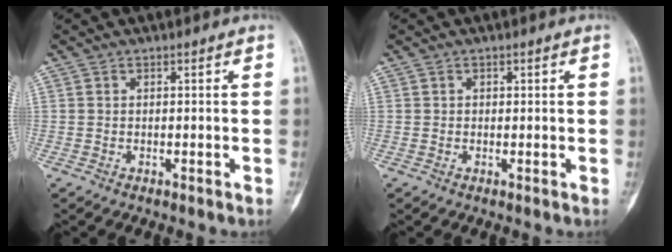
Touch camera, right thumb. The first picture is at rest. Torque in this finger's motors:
{"motor_torque": [-0.29, 0.17, 0.04, 0.14, 0.03]}